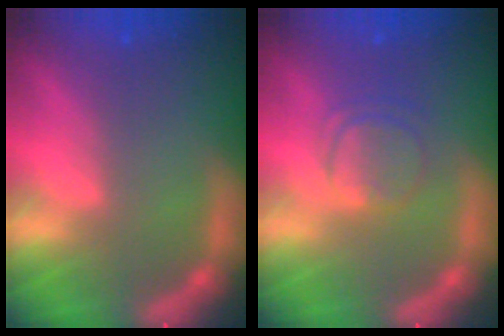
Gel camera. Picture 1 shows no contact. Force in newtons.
{"total": 3.5}